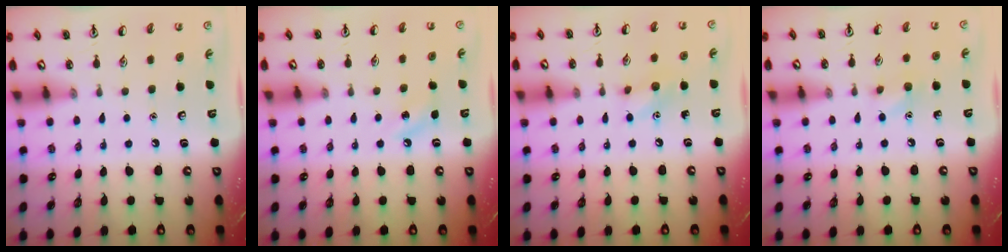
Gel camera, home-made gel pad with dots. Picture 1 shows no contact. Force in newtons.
{"total": 5.3, "press": 5.0, "slide": 1.8}
{"total": 7.0, "press": 6.8, "slide": 1.4}
{"total": 6.2, "press": 5.9, "slide": 1.9}